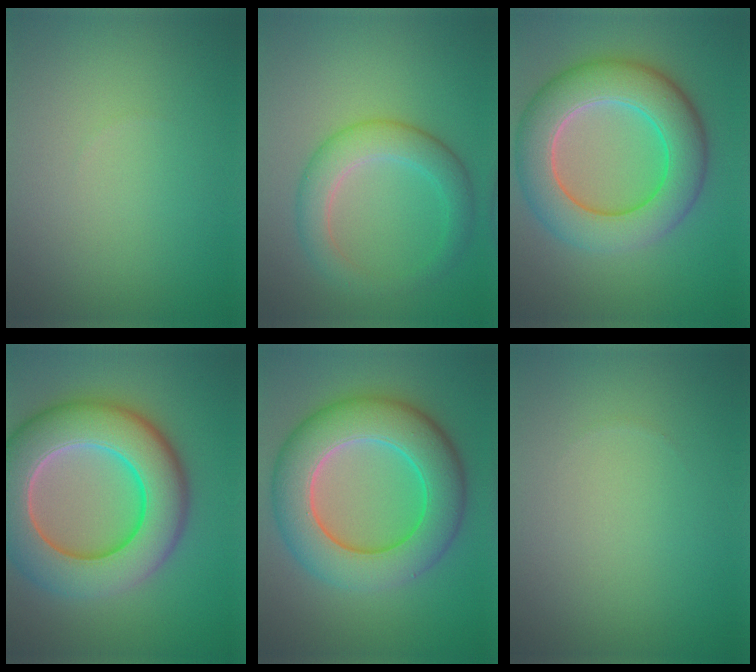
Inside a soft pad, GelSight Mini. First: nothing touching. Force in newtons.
{"total": 4.2, "press": 4.2, "slide": 0.1}
{"total": 9.1, "press": 9.1, "slide": 0.4}
{"total": 11.7, "press": 11.7, "slide": 0.8}
{"total": 9.9, "press": 9.9, "slide": 0.3}
{"total": 0.0}